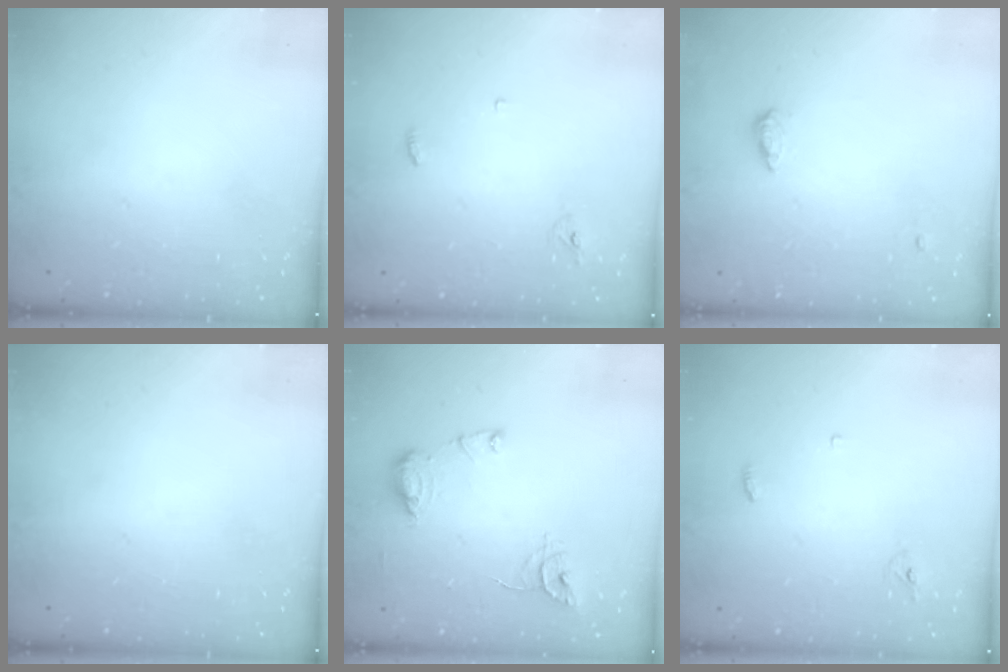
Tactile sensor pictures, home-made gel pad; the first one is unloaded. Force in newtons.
{"total": 2.9, "press": 2.9, "slide": 0.2}
{"total": 5.2, "press": 5.1, "slide": 1.0}
{"total": 0.0}
{"total": 10.8, "press": 10.8, "slide": 0.5}
{"total": 2.9, "press": 2.9, "slide": 0.2}